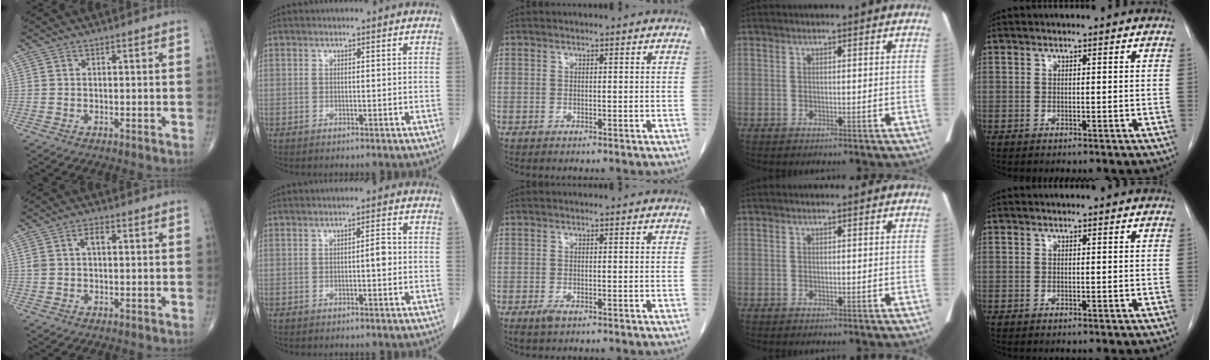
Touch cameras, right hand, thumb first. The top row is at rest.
{"thumb": {"total": 3.3, "force": [0.7, 1.8, 2.6], "torque": [-0.056, 0.013, 0.013]}, "index": {"total": 1.9, "force": [-0.3, 0.4, 1.8], "torque": [-0.026, 0.004, -0.006]}, "middle": {"total": 1.6, "force": [-1.0, 0.6, 1.1], "torque": [-0.023, -0.002, -0.015]}}